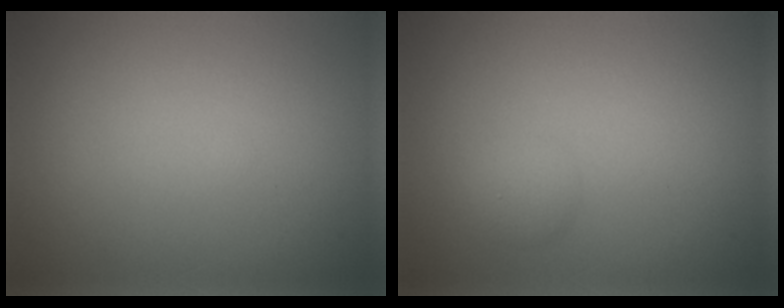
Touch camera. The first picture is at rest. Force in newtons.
{"total": 1.2, "press": 1.2, "slide": 0.1}